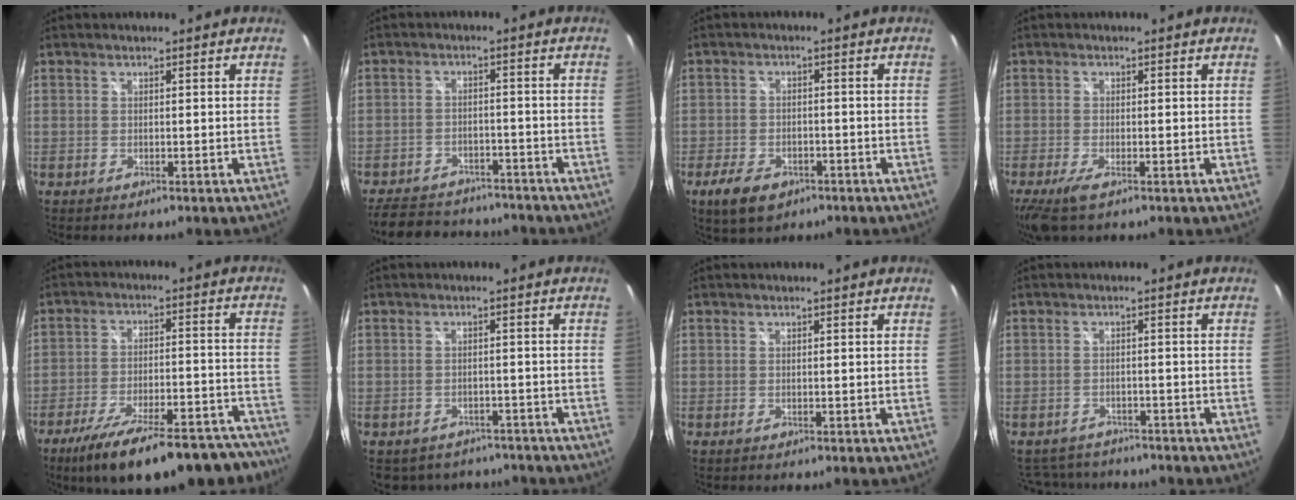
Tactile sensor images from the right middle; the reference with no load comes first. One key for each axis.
{"total": 14.4, "fx": -12.1, "fy": 6.0, "fz": 5.0, "tx": -0.123, "ty": 0.018, "tz": -0.167}
{"total": 7.1, "fx": -4.3, "fy": 4.0, "fz": 4.0, "tx": -0.099, "ty": -0.010, "tz": -0.071}
{"total": 4.8, "fx": -2.9, "fy": 1.0, "fz": 3.6, "tx": -0.083, "ty": -0.019, "tz": -0.053}
{"total": 25.0, "fx": -20.8, "fy": 6.8, "fz": 12.2, "tx": -0.199, "ty": -0.019, "tz": -0.282}
{"total": 7.4, "fx": -6.0, "fy": 4.0, "fz": 1.6, "tx": -0.035, "ty": 0.001, "tz": -0.074}
{"total": 0.0}
{"total": 8.1, "fx": -7.0, "fy": 3.5, "fz": 1.8, "tx": -0.052, "ty": 0.005, "tz": -0.102}